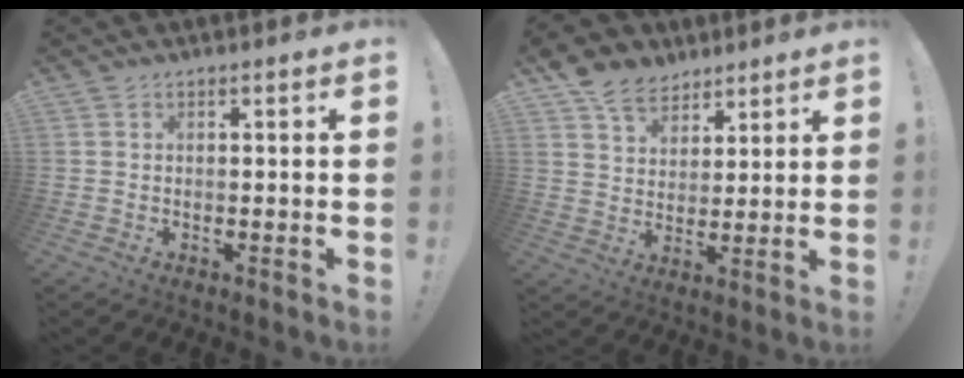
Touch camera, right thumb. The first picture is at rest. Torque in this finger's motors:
{"motor_torque": [0.85, 1.16, 0.87, 0.79, 0.28]}